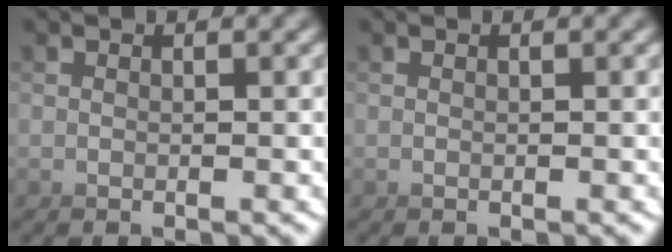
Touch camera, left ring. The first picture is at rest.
{"total": 0.0}